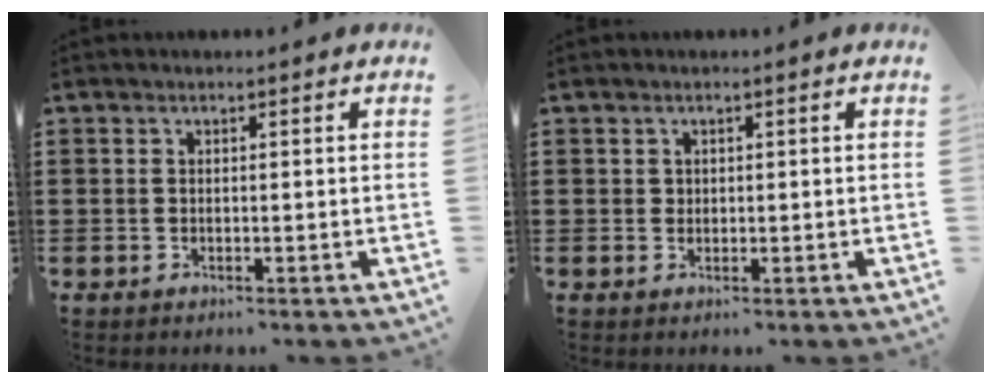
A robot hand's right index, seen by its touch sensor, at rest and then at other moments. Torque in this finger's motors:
{"motor_torque": [0.08, 0.21, 0.02, 0.01]}